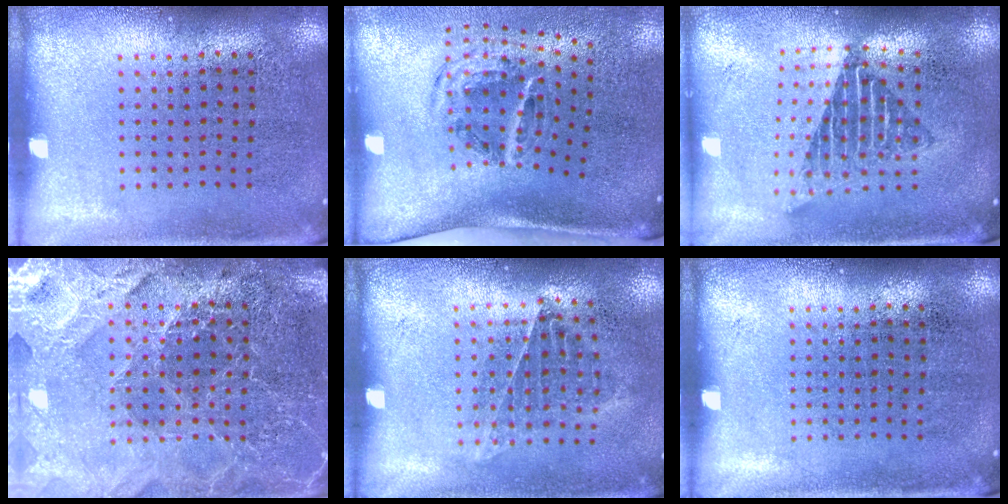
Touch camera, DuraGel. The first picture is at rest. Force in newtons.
{"total": 1.9, "press": 1.1, "slide": 1.6}
{"total": 1.6, "press": 1.3, "slide": 0.9}
{"total": 4.4, "press": 4.2, "slide": 1.5}
{"total": 0.9, "press": 0.8, "slide": 0.4}
{"total": 0.0}